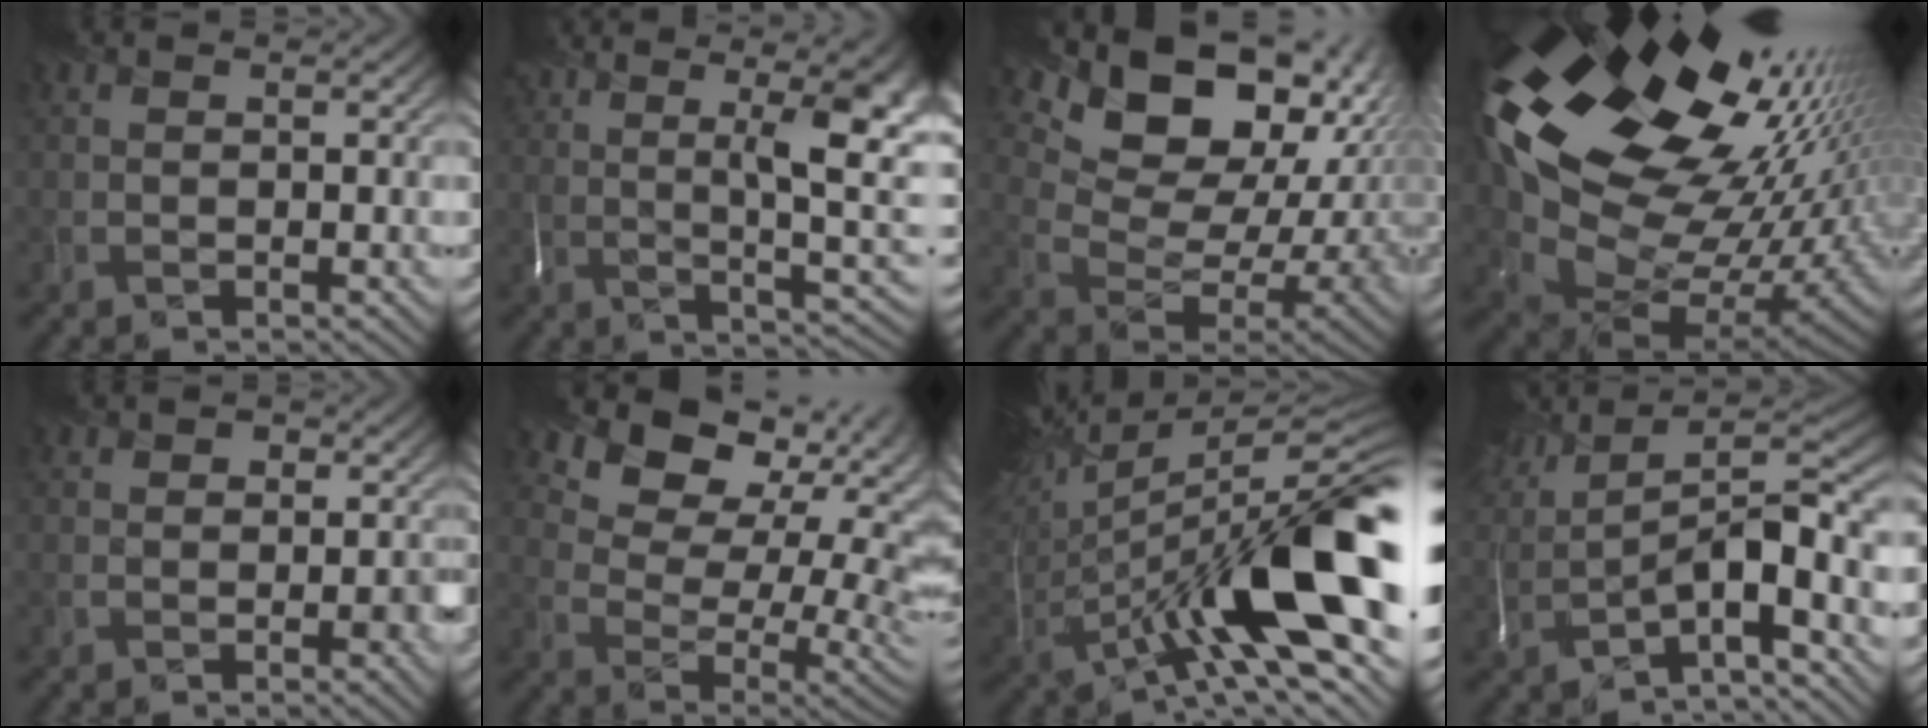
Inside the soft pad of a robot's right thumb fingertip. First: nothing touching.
{"total": 16.1, "force": [5.7, 4.7, 14.3], "torque": [-0.218, 0.027, 0.106]}
{"total": 18.3, "force": [10.5, 10.5, 10.8], "torque": [-0.210, 0.033, 0.172]}
{"total": 21.1, "force": [7.5, 13.8, 14.1], "torque": [-0.295, -0.030, 0.166]}
{"total": 2.7, "force": [-0.6, 2.3, 1.3], "torque": [-0.005, -0.003, -0.008]}
{"total": 14.8, "force": [7.9, 9.1, 8.6], "torque": [-0.155, 0.028, 0.124]}
{"total": 18.5, "force": [-1.7, 6.9, 17.0], "torque": [-0.289, -0.008, -0.022]}
{"total": 10.7, "force": [-2.0, 4.4, 9.6], "torque": [-0.179, 0.003, -0.039]}